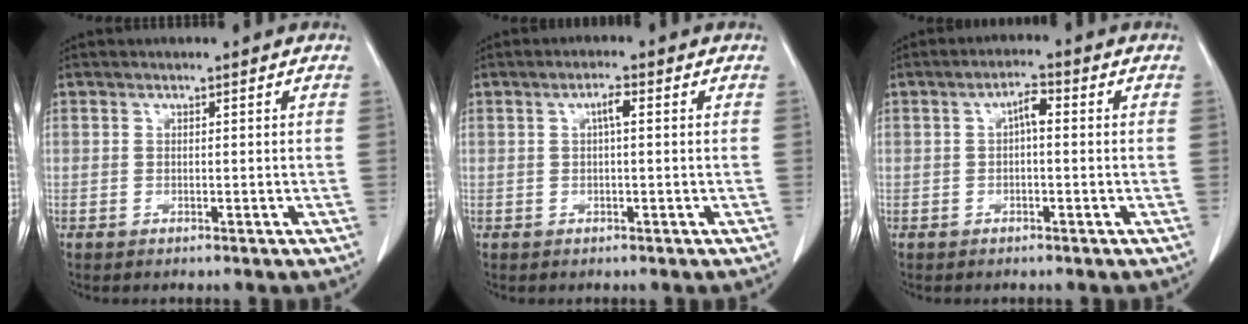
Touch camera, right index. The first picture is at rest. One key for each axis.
{"total": 2.0, "fx": 0.4, "fy": 0.3, "fz": 2.0, "tx": -0.036, "ty": 0.005, "tz": 0.006}
{"total": 2.8, "fx": 0.2, "fy": 0.9, "fz": 2.6, "tx": -0.044, "ty": 0.010, "tz": 0.001}